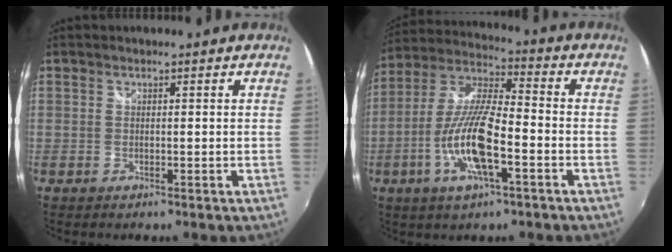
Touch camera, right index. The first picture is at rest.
{"total": 14.1, "force": [-5.0, 3.6, 12.6], "torque": [-0.262, -0.007, -0.098]}